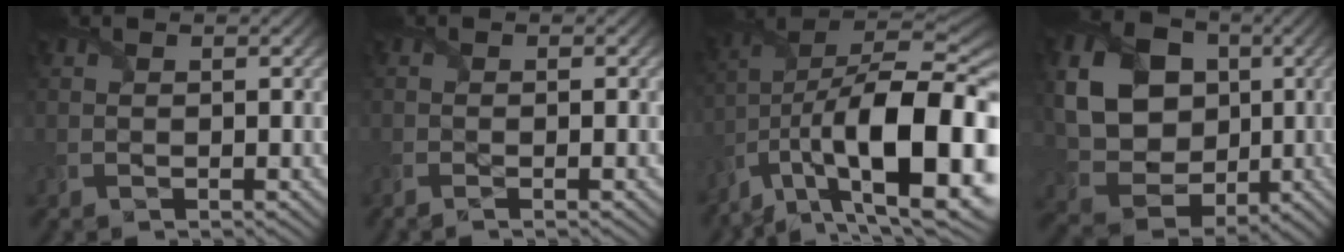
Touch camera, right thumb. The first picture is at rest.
{"total": 1.4, "force": [-0.9, -0.4, 1.0], "torque": [-0.020, -0.004, -0.018]}
{"total": 18.2, "force": [-7.4, 8.2, 14.6], "torque": [-0.260, -0.013, -0.117]}
{"total": 15.6, "force": [2.2, 13.0, 8.4], "torque": [-0.226, 0.014, 0.060]}